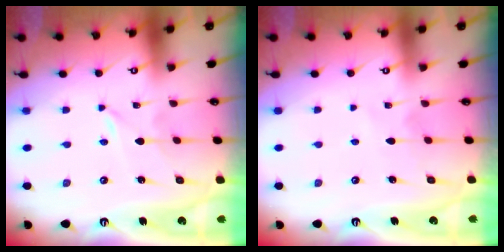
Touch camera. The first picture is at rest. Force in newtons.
{"total": 5.0, "press": 5.0, "slide": 0.4}